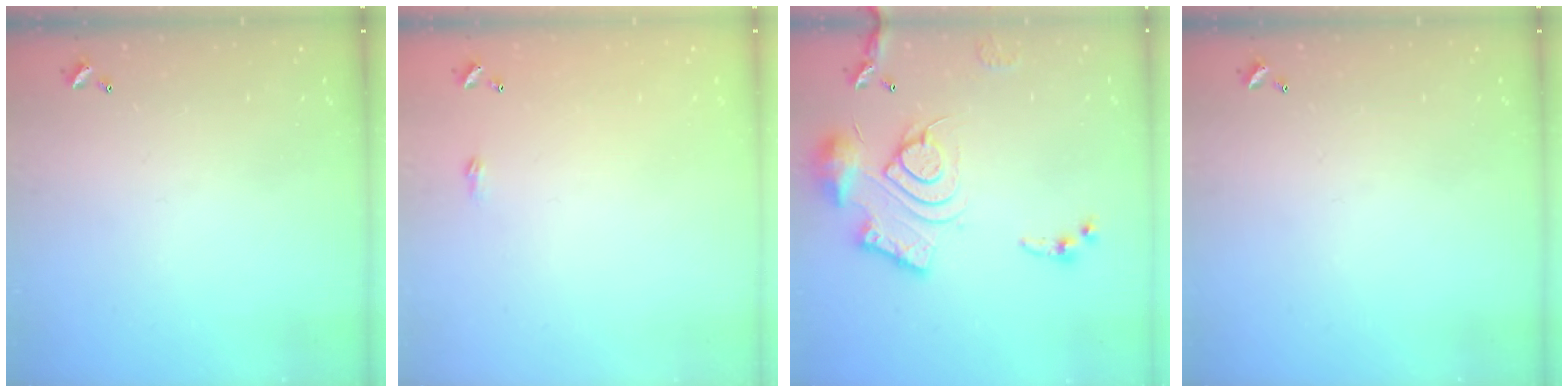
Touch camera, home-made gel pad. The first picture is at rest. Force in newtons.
{"total": 2.3, "press": 2.3, "slide": 0.4}
{"total": 17.0, "press": 17.0, "slide": 1.7}
{"total": 0.0}